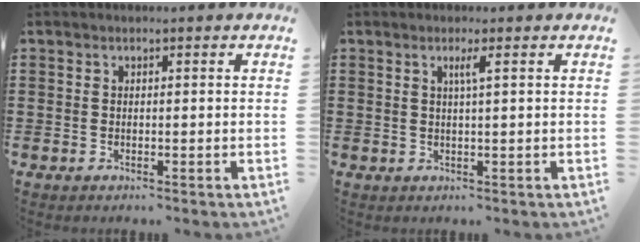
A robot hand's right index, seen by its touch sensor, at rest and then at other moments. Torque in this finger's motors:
{"motor_torque": [0.31, -0.20, 0.03, 0.03]}